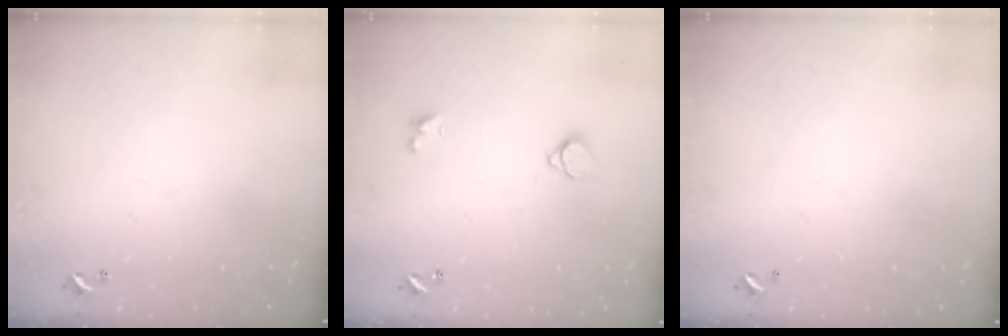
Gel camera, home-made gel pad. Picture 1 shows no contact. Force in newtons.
{"total": 1.7, "press": 1.7, "slide": 0.4}
{"total": 2.8, "press": 2.8, "slide": 0.1}